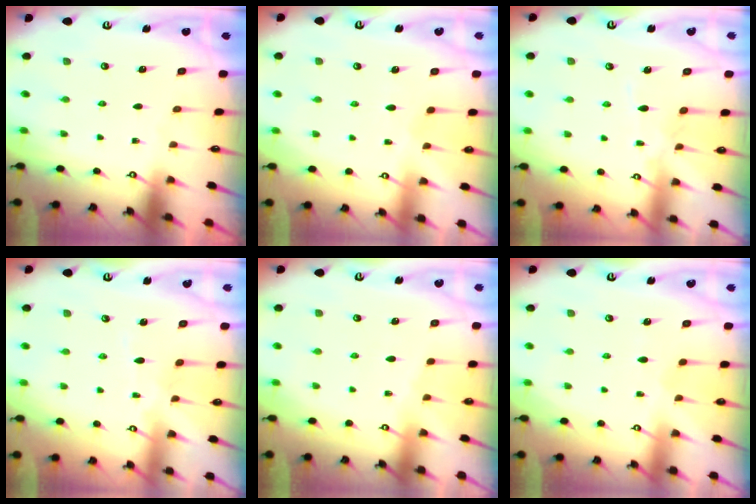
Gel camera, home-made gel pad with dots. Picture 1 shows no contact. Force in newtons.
{"total": 3.0, "press": 3.0, "slide": 0.5}
{"total": 7.9, "press": 7.9, "slide": 0.5}
{"total": 6.2, "press": 6.2, "slide": 0.5}
{"total": 3.4, "press": 3.3, "slide": 0.6}
{"total": 2.8, "press": 2.8, "slide": 0.4}